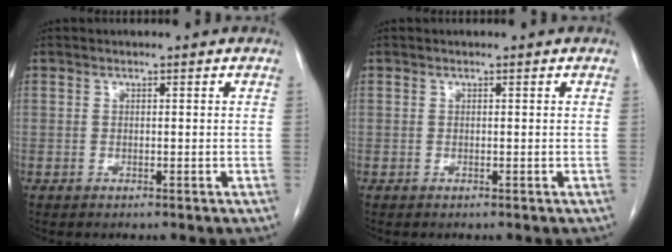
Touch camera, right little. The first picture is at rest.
{"total": 0.0}